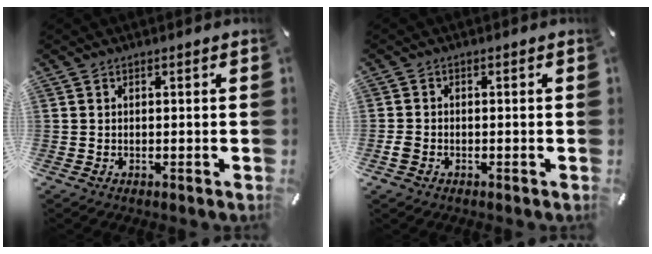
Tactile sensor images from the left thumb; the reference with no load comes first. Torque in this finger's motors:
{"motor_torque": [-0.10, -0.05, -0.07, -0.14, 0.05]}